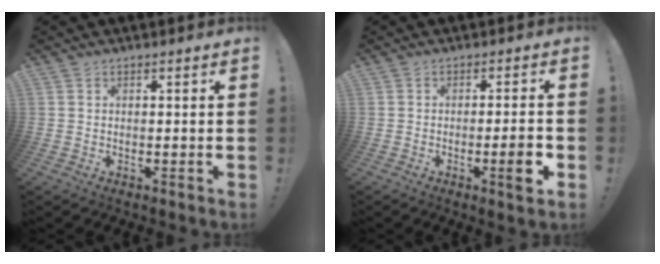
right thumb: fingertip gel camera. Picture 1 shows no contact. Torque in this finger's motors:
{"motor_torque": [2.58, 2.45, 1.43, -1.29, 0.56]}